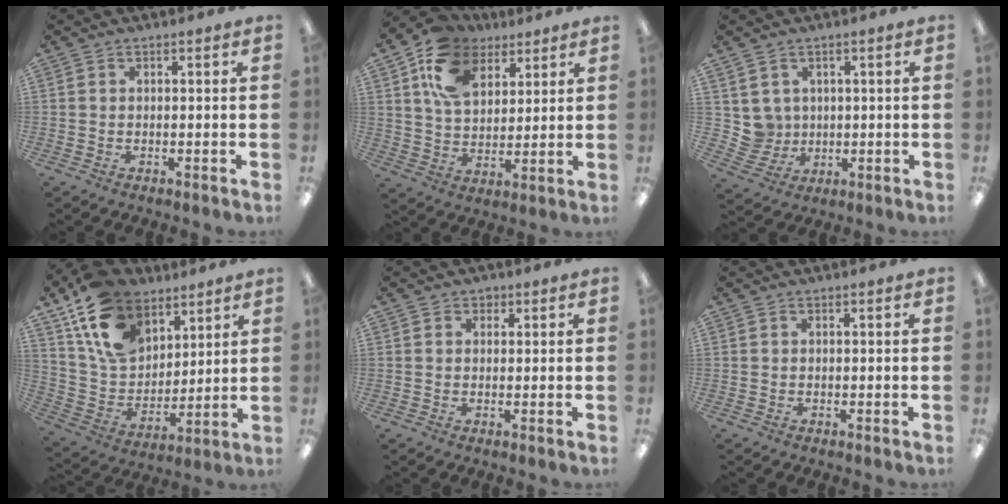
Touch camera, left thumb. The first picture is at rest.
{"total": 14.6, "force": [8.1, 9.8, 7.1], "torque": [-0.138, -0.021, 0.156]}
{"total": 5.5, "force": [1.9, 5.1, 0.2], "torque": [-0.019, -0.001, 0.042]}
{"total": 18.6, "force": [11.2, 12.4, 8.2], "torque": [-0.161, -0.051, 0.215]}
{"total": 1.5, "force": [0.7, 1.3, 0.3], "torque": [0.001, 0.001, 0.009]}
{"total": 0.0}